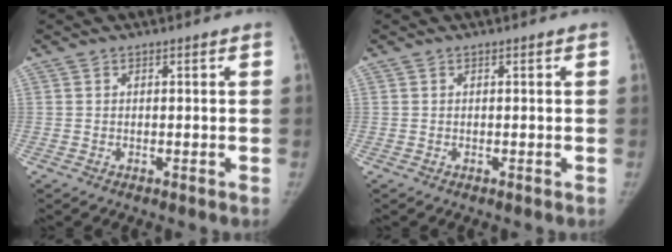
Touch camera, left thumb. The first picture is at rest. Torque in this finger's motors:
{"motor_torque": [0.05, 0.00, 0.16, -0.16, 0.01]}